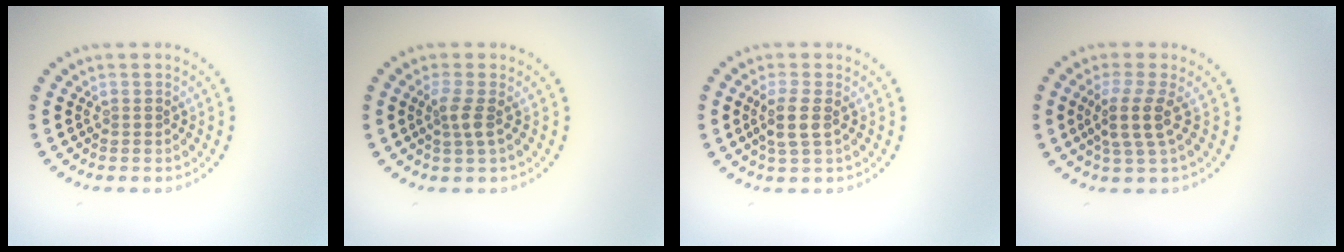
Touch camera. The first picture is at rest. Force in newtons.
{"total": 1.7, "press": 1.4, "slide": 1.0}
{"total": 2.4, "press": 2.0, "slide": 1.2}
{"total": 3.0, "press": 2.2, "slide": 2.0}